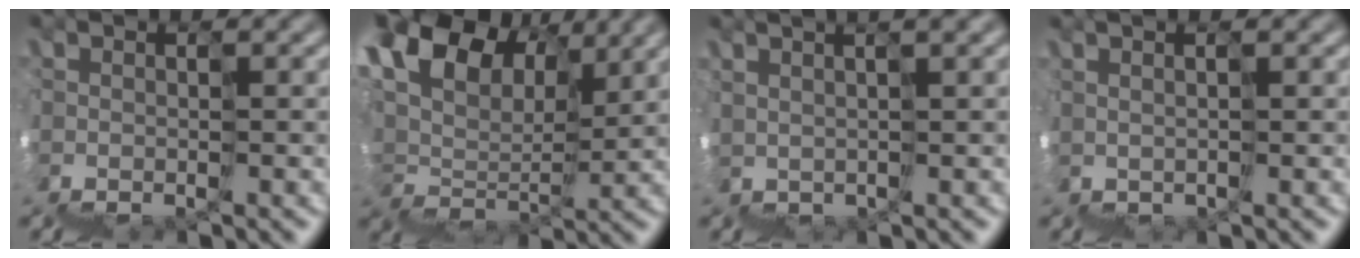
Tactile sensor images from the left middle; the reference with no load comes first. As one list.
[{"total": 7.3, "force": [6.7, 2.7, 0.9], "torque": [-0.038, 0.056, 0.106]}, {"total": 4.4, "force": [4.1, -1.4, 0.4], "torque": [0.029, 0.047, 0.062]}, {"total": 2.5, "force": [1.7, -1.4, -1.1], "torque": [0.035, 0.030, 0.030]}]